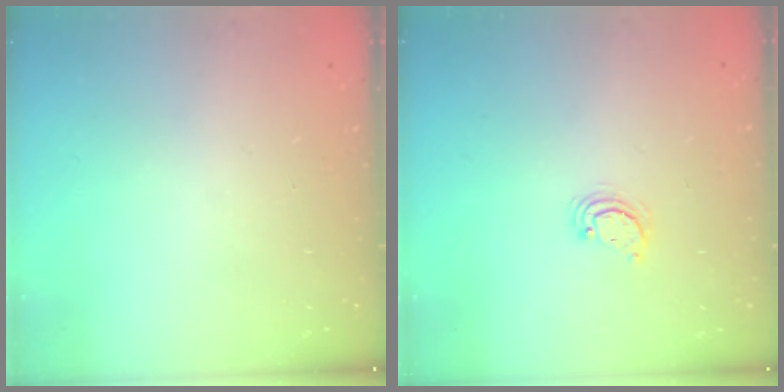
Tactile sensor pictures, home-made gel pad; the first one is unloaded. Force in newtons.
{"total": 3.0, "press": 3.0, "slide": 0.2}